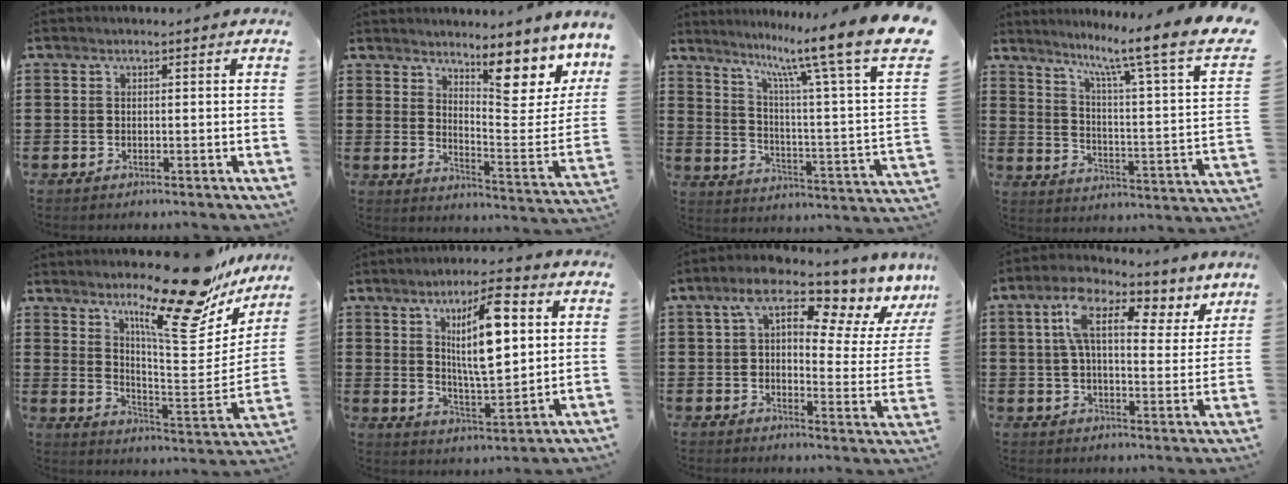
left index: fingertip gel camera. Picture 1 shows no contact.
{"total": 9.3, "force": [7.3, 2.0, 5.5], "torque": [-0.080, -0.062, 0.120]}
{"total": 11.7, "force": [8.5, 0.1, 8.1], "torque": [-0.165, -0.067, 0.126]}
{"total": 7.5, "force": [5.5, -0.9, 5.0], "torque": [-0.107, -0.055, 0.072]}
{"total": 16.0, "force": [12.8, 2.7, 9.2], "torque": [-0.154, -0.089, 0.207]}
{"total": 11.7, "force": [4.0, 4.0, 10.3], "torque": [-0.177, 0.001, 0.059]}
{"total": 10.5, "force": [7.1, 2.8, 7.2], "torque": [-0.124, -0.048, 0.111]}
{"total": 10.0, "force": [6.1, 3.3, 7.2], "torque": [-0.146, -0.008, 0.103]}